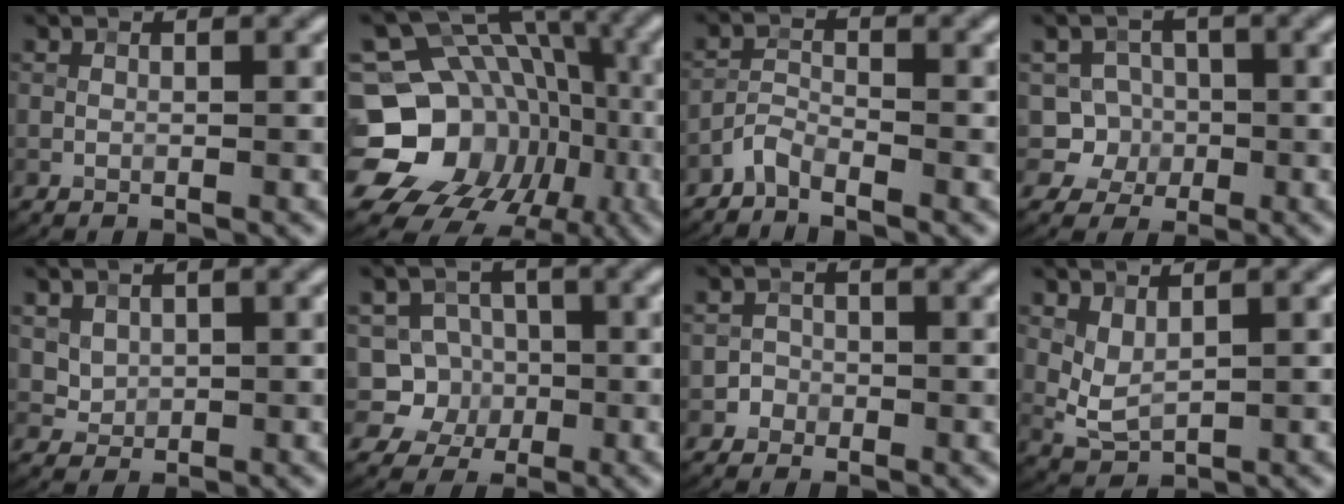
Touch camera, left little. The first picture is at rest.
{"total": 20.1, "force": [-5.3, 17.3, 8.6], "torque": [-0.148, -0.013, -0.094]}
{"total": 1.9, "force": [-1.8, 0.4, 0.6], "torque": [-0.014, 0.005, -0.044]}
{"total": 5.0, "force": [-1.0, 4.8, 1.0], "torque": [0.007, 0.015, -0.039]}
{"total": 2.2, "force": [0.9, 1.7, 0.9], "torque": [-0.022, -0.005, 0.032]}
{"total": 5.7, "force": [-0.8, 5.4, 1.4], "torque": [-0.004, 0.020, -0.039]}
{"total": 1.4, "force": [-0.7, 1.2, -0.2], "torque": [0.019, 0.009, -0.014]}
{"total": 2.3, "force": [1.0, 1.1, 1.7], "torque": [-0.041, -0.006, 0.026]}